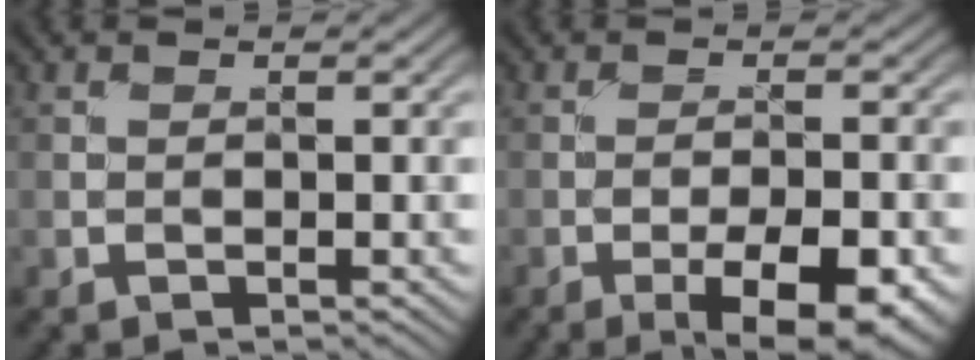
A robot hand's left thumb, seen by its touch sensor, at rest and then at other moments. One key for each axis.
{"total": 8.2, "fx": -4.3, "fy": 2.6, "fz": 6.5, "tx": -0.103, "ty": -0.004, "tz": -0.056}